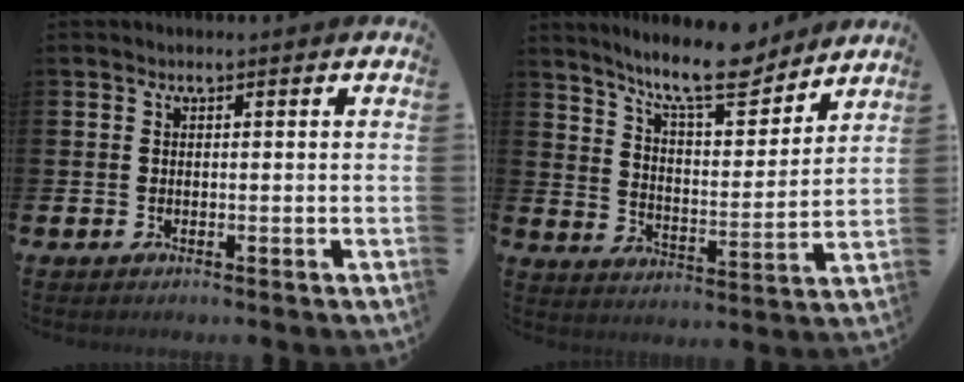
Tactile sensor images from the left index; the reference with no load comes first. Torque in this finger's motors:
{"motor_torque": [0.31, -0.42, 0.86, 0.21]}